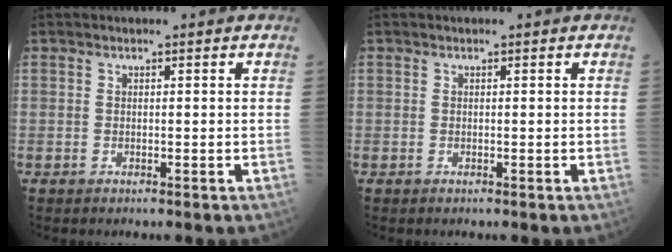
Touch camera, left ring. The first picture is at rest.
{"total": 0.0}